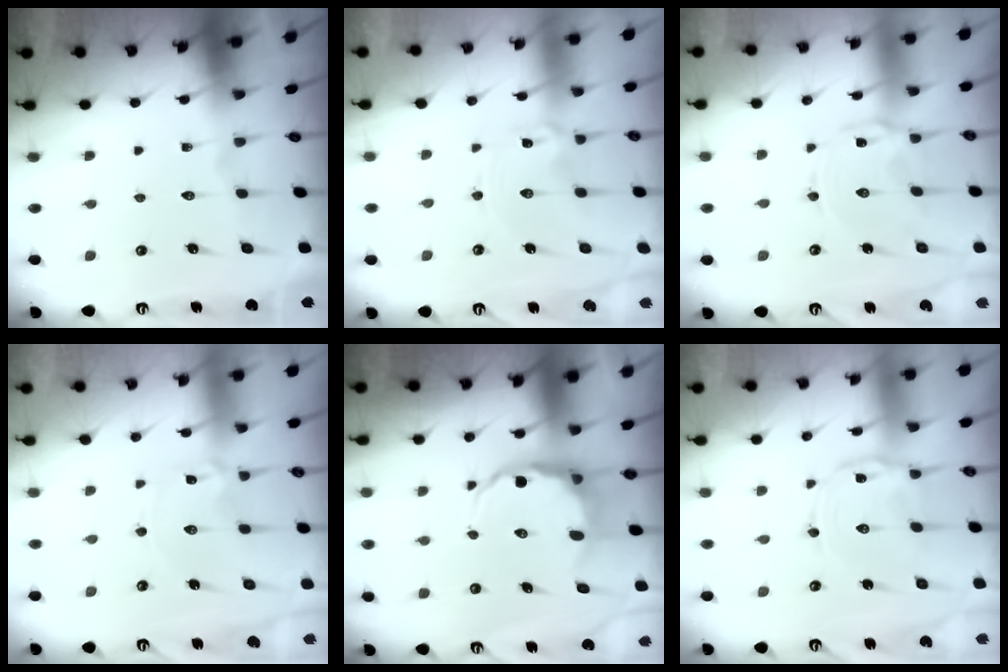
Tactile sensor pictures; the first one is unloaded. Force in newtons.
{"total": 1.4, "press": 1.4, "slide": 0.1}
{"total": 2.4, "press": 2.4, "slide": 0.4}
{"total": 1.1, "press": 1.1, "slide": 0.2}
{"total": 6.8, "press": 6.6, "slide": 1.9}
{"total": 3.0, "press": 2.9, "slide": 0.4}